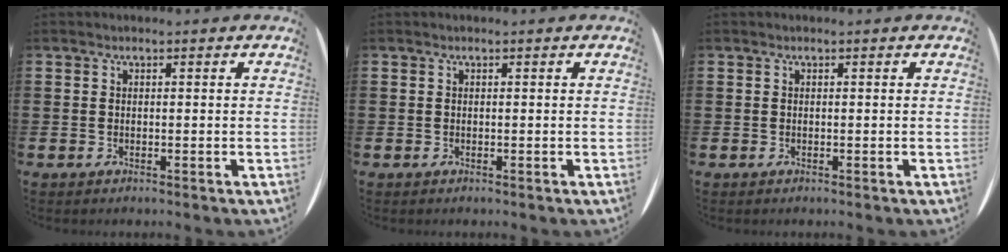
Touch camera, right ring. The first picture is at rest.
{"total": 0.0}
{"total": 0.0}